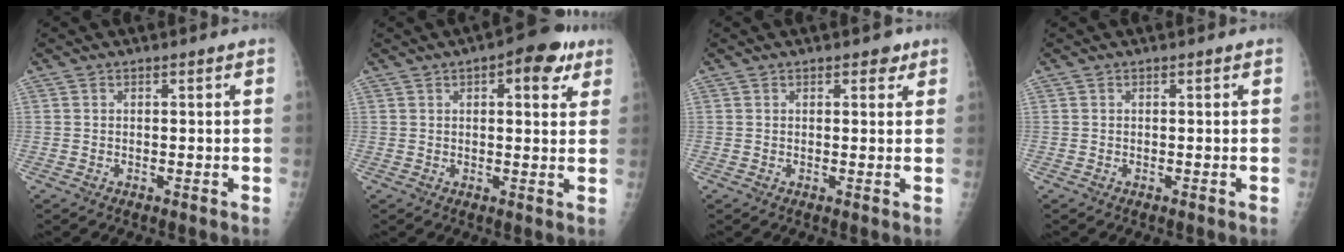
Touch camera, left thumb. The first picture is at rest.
{"total": 8.9, "force": [4.2, 3.6, 6.9], "torque": [-0.065, -0.007, 0.048]}
{"total": 2.3, "force": [1.5, 1.2, 1.3], "torque": [-0.004, -0.005, 0.016]}
{"total": 0.0}